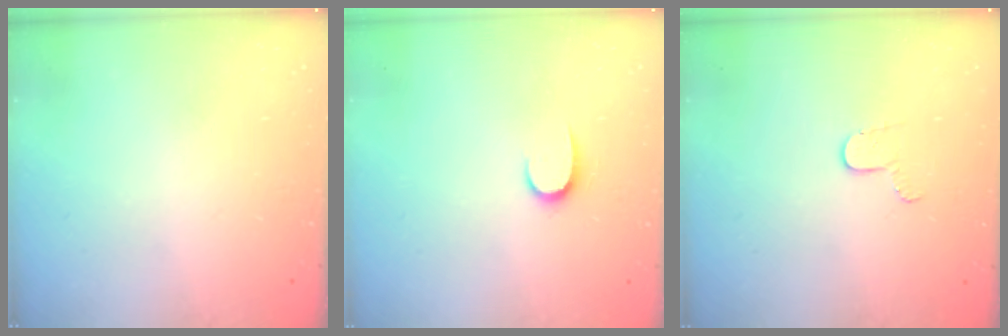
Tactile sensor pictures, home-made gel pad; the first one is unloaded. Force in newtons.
{"total": 5.4, "press": 5.4, "slide": 0.5}
{"total": 5.1, "press": 5.1, "slide": 0.5}